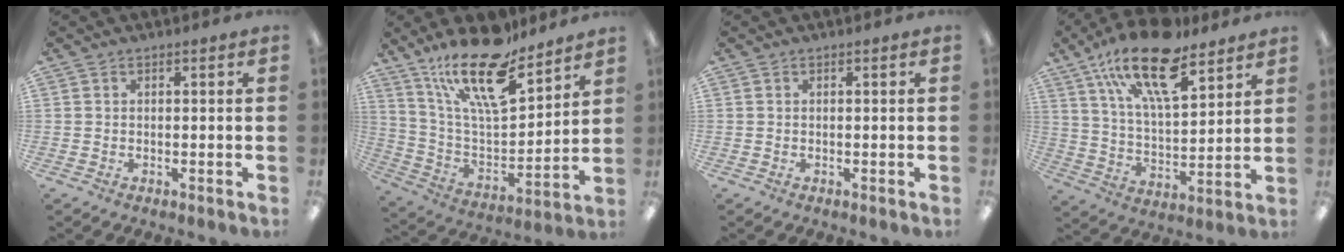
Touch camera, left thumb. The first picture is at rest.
{"total": 20.9, "force": [15.3, 6.6, 12.6], "torque": [-0.227, -0.094, 0.264]}
{"total": 0.0}
{"total": 20.3, "force": [13.0, 7.9, 13.4], "torque": [-0.228, -0.063, 0.226]}